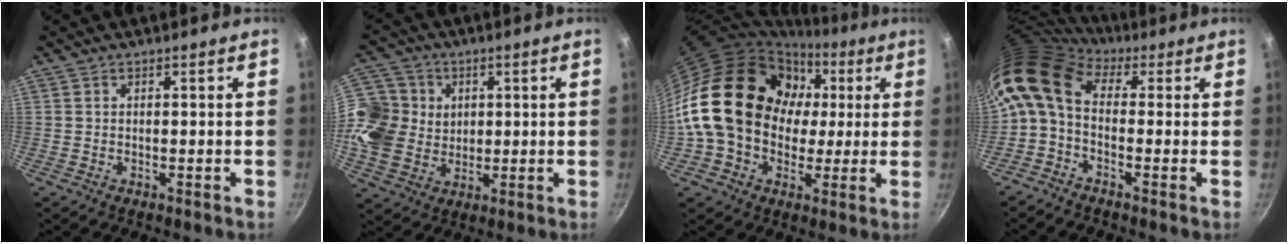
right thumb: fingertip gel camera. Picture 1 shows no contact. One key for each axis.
{"total": 15.0, "fx": 3.5, "fy": 13.1, "fz": 6.5, "tx": -0.122, "ty": -0.003, "tz": 0.067}
{"total": 23.9, "fx": 3.5, "fy": 18.9, "fz": 14.2, "tx": -0.235, "ty": 0.034, "tz": 0.064}
{"total": 10.9, "fx": 0.7, "fy": 7.1, "fz": 8.1, "tx": -0.162, "ty": 0.030, "tz": -0.009}